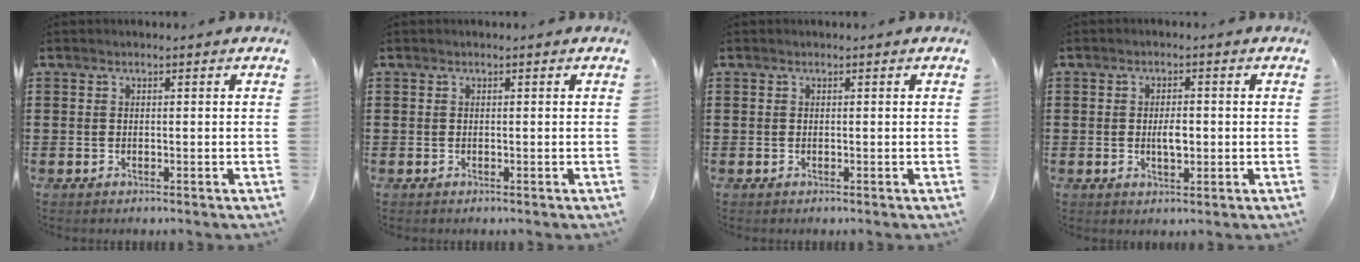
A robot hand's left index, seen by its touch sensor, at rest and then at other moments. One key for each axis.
{"total": 0.0}
{"total": 0.0}
{"total": 3.1, "fx": -0.2, "fy": 1.3, "fz": 2.8, "tx": -0.046, "ty": -0.001, "tz": -0.006}